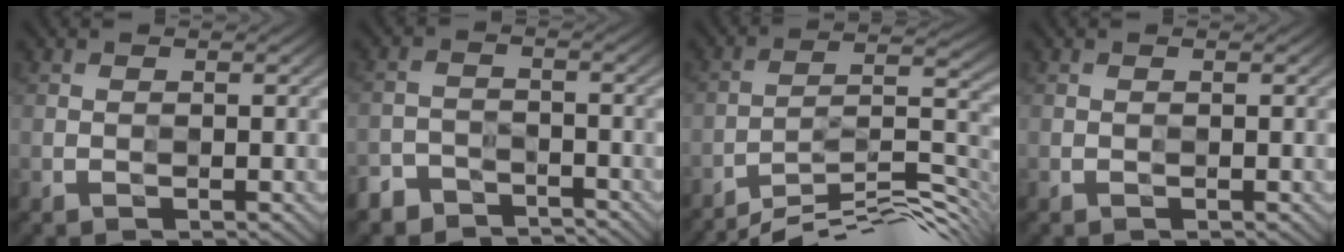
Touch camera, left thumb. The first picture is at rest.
{"total": 3.2, "force": [-3.0, 0.7, -1.0], "torque": [0.023, 0.005, -0.067]}
{"total": 12.4, "force": [-10.8, 1.0, 5.9], "torque": [-0.094, 0.021, -0.175]}
{"total": 0.0}